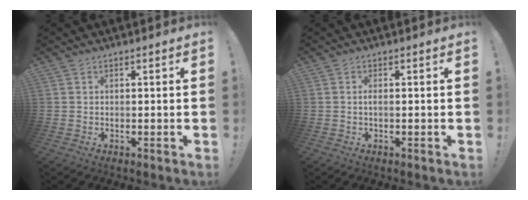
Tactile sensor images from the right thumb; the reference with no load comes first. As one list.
[{"total": 1.2, "force": [-0.3, 0.2, 1.1], "torque": [-0.023, 0.003, -0.006]}]